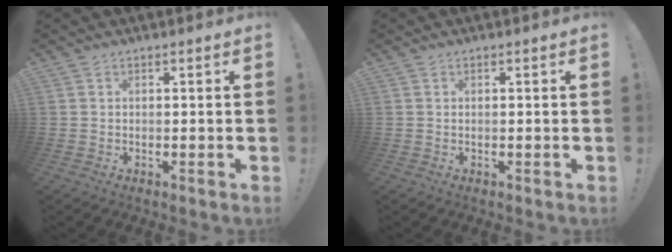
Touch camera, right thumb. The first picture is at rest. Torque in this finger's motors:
{"motor_torque": [-0.29, -0.40, -0.07, -0.11, 0.01]}